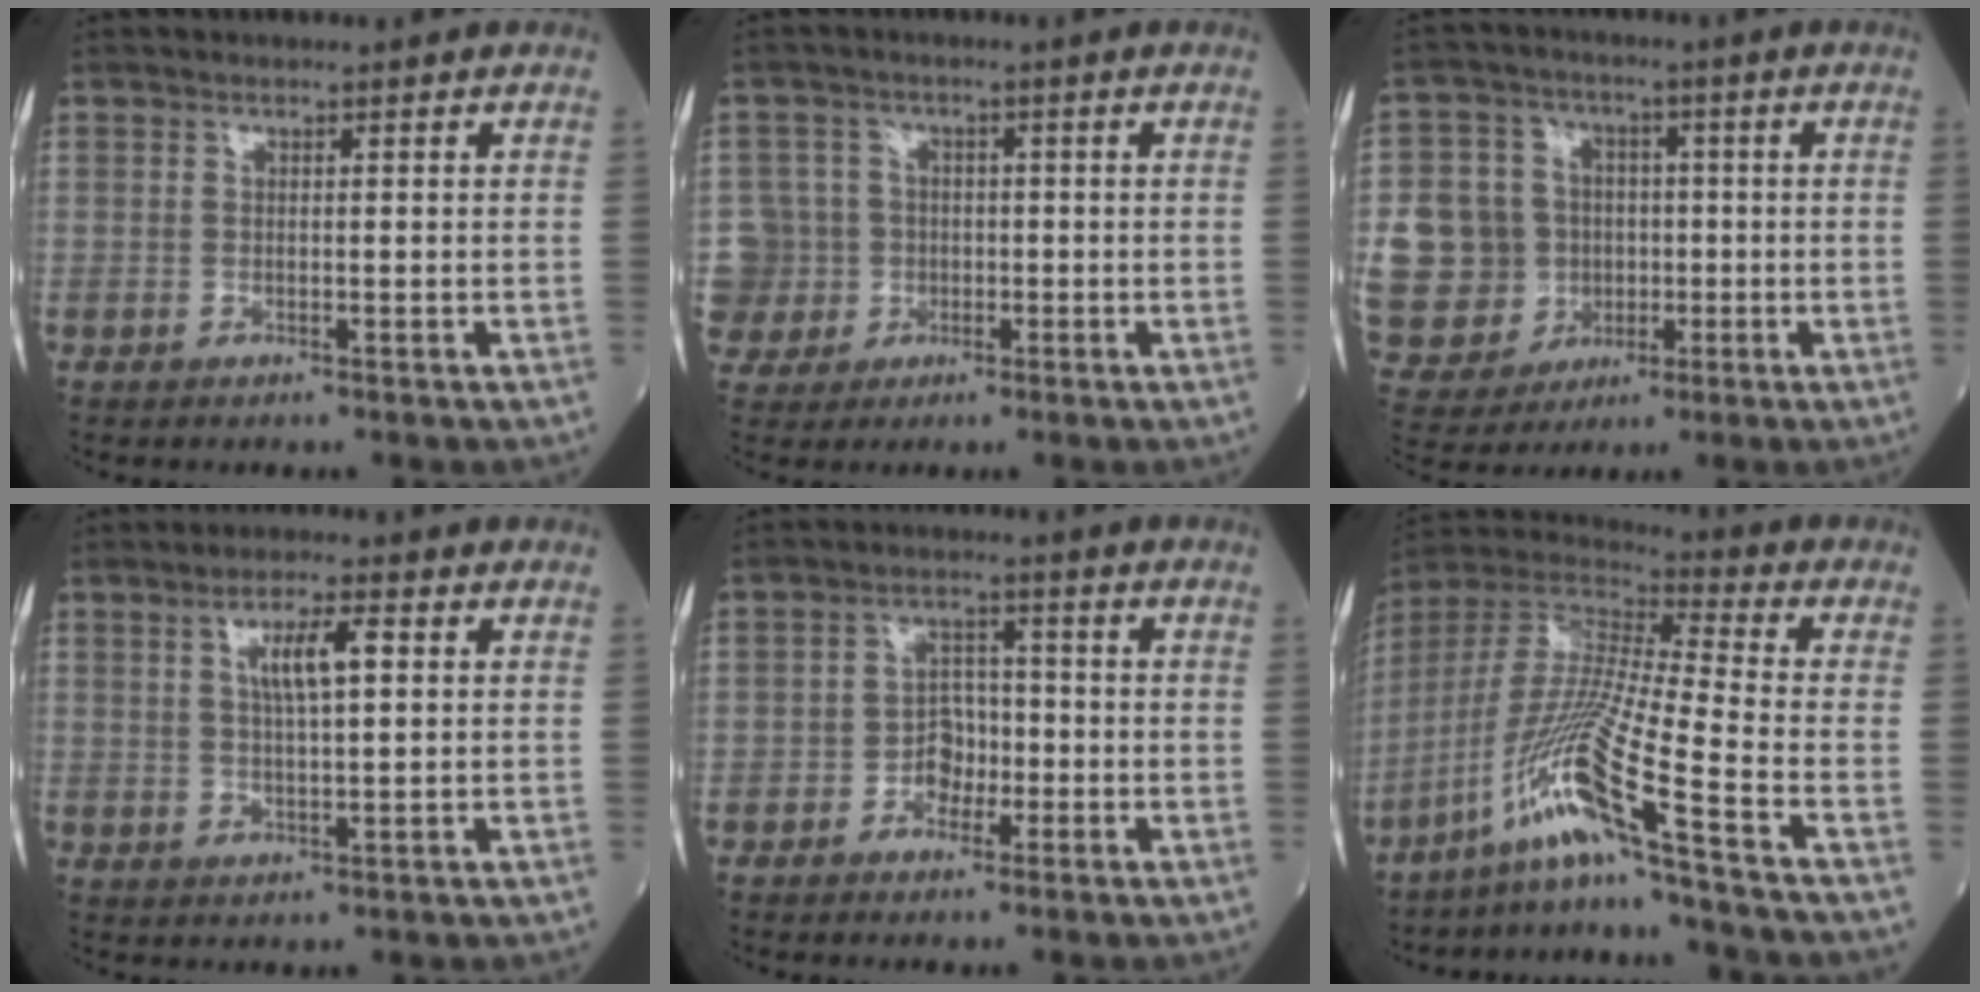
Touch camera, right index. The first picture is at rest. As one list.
[{"total": 7.0, "force": [-1.1, 6.9, -0.3], "torque": [-0.001, 0.020, -0.016]}, {"total": 13.4, "force": [-1.1, 12.5, 4.8], "torque": [-0.134, 0.036, 0.000]}, {"total": 5.5, "force": [1.6, 0.9, 5.2], "torque": [-0.095, 0.006, 0.030]}, {"total": 3.8, "force": [-1.6, 2.7, 2.3], "torque": [-0.033, 0.009, -0.031]}, {"total": 15.3, "force": [-9.0, -2.9, 12.1], "torque": [-0.266, -0.020, -0.175]}]